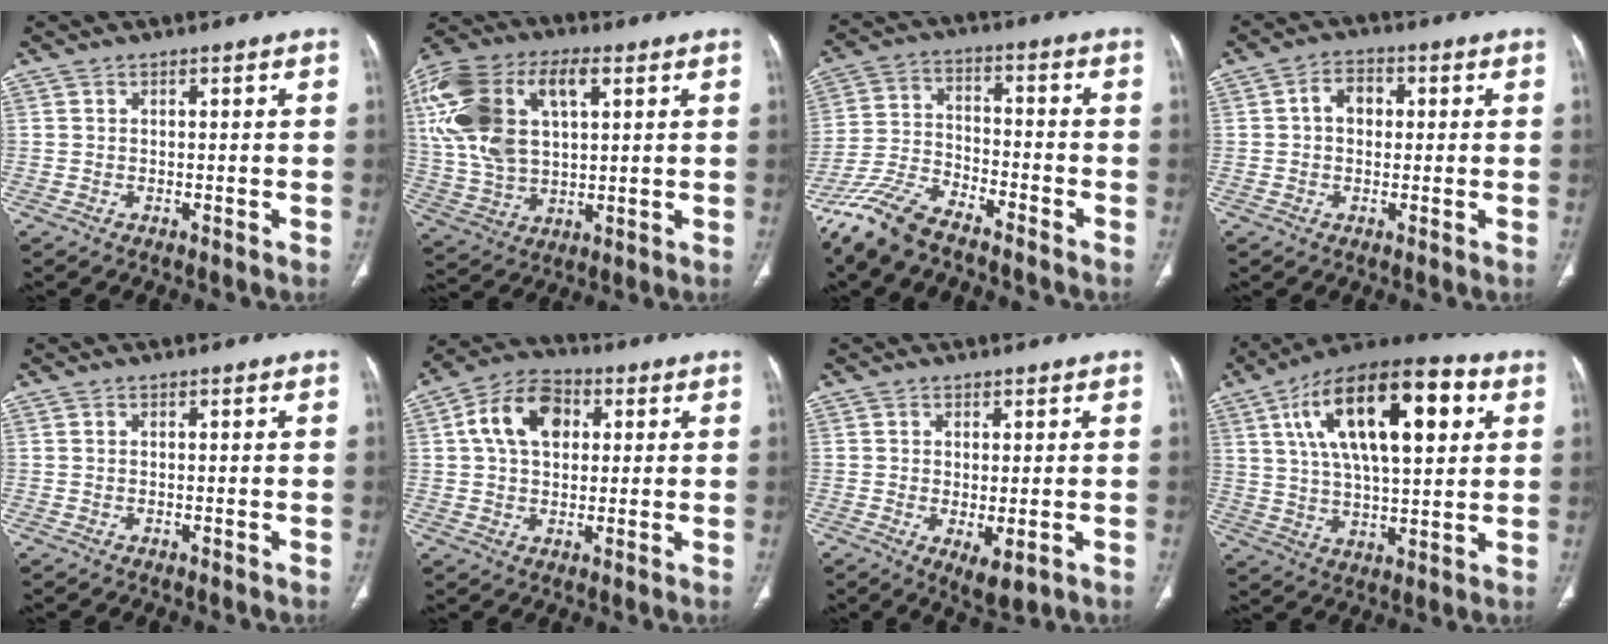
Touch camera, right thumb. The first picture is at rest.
{"total": 22.2, "force": [6.6, 12.5, 17.1], "torque": [-0.373, 0.012, 0.120]}
{"total": 11.9, "force": [-9.5, 4.1, 5.9], "torque": [-0.130, 0.040, -0.187]}
{"total": 4.4, "force": [0.5, 3.4, 2.8], "torque": [-0.030, 0.012, 0.002]}
{"total": 0.0}
{"total": 11.3, "force": [2.7, 7.9, 7.6], "torque": [-0.116, 0.016, 0.040]}
{"total": 4.6, "force": [-1.1, 1.8, 4.1], "torque": [-0.069, -0.016, -0.009]}
{"total": 23.6, "force": [7.9, 9.9, 19.9], "torque": [-0.322, 0.006, 0.125]}